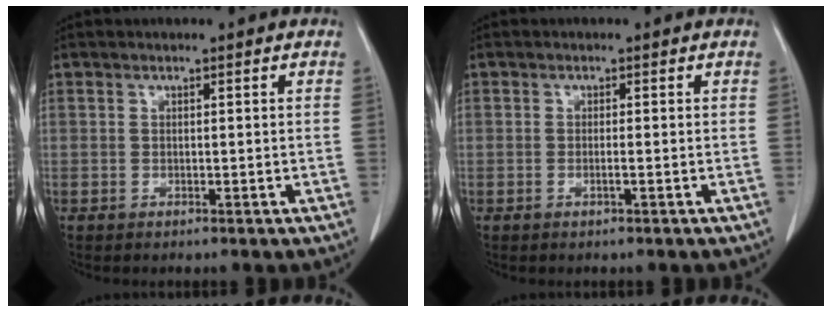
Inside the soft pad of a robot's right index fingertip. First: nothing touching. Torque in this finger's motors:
{"motor_torque": [-0.07, 0.07, -0.06, -0.01]}